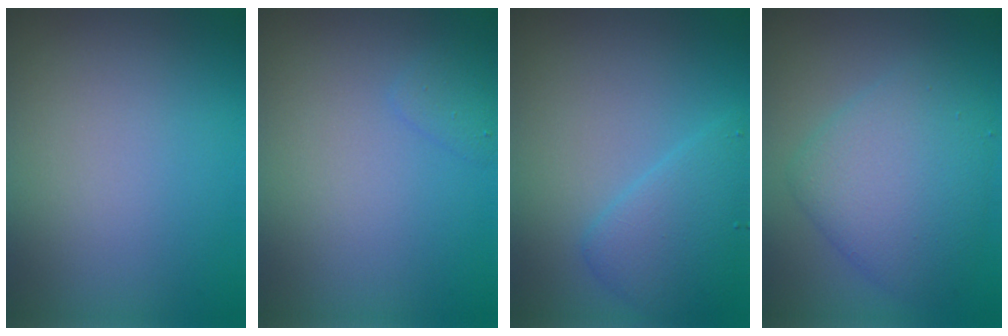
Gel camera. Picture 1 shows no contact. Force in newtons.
{"total": 1.1, "press": 1.1, "slide": 0.0}
{"total": 3.3, "press": 3.3, "slide": 0.1}
{"total": 5.6, "press": 5.6, "slide": 0.3}